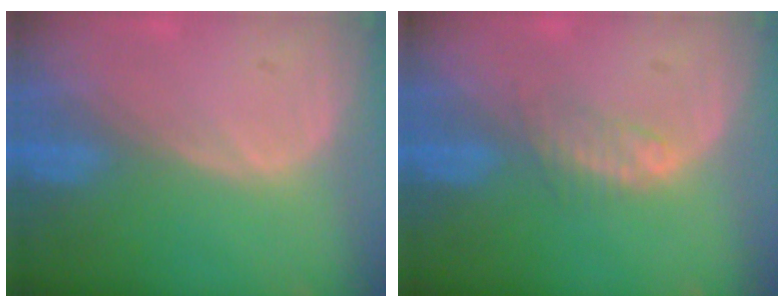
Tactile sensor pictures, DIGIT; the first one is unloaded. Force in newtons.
{"total": 2.3, "press": 2.3, "slide": 0.2}